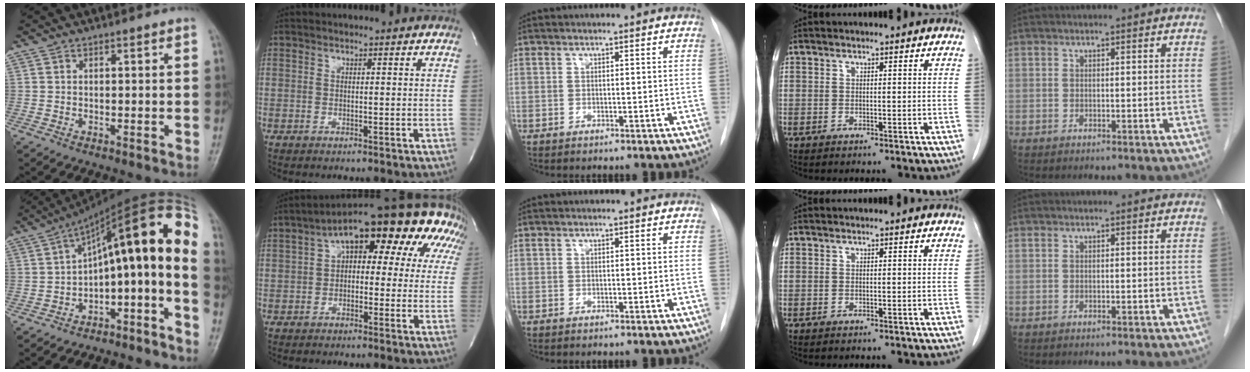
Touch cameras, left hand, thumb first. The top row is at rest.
{"thumb": {"total": 19.6, "force": [-5.6, 7.2, 17.4], "torque": [-0.212, 0.143, -0.076]}, "index": {"total": 18.3, "force": [9.2, 7.7, 13.8], "torque": [-0.193, 0.071, 0.113]}}